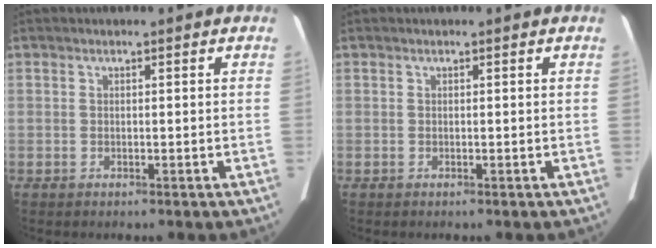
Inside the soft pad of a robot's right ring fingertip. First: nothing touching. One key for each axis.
{"total": 0.0}